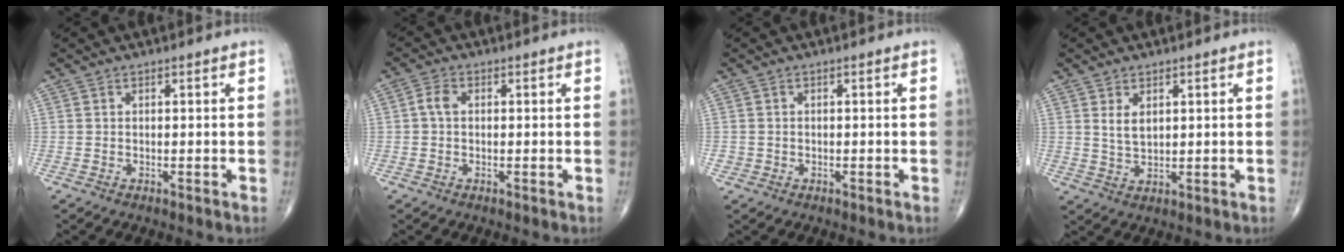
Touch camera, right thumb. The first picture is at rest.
{"total": 2.4, "force": [0.1, 1.6, 1.7], "torque": [-0.032, 0.007, -0.002]}
{"total": 1.0, "force": [-0.2, 1.0, 0.2], "torque": [0.000, 0.004, -0.003]}
{"total": 3.3, "force": [1.3, 1.8, 2.4], "torque": [-0.039, -0.012, 0.030]}